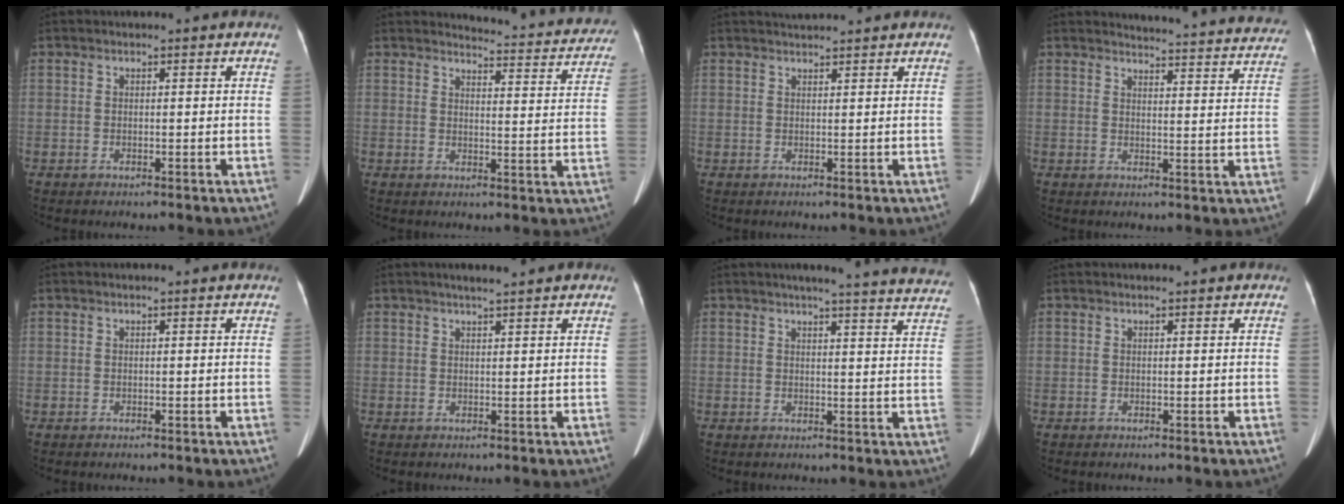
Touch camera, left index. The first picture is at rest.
{"total": 14.5, "force": [14.2, 1.6, 2.3], "torque": [-0.010, -0.060, 0.138]}
{"total": 2.8, "force": [2.7, -0.3, 0.6], "torque": [-0.008, 0.023, 0.048]}
{"total": 22.3, "force": [21.8, 2.0, 4.5], "torque": [-0.047, -0.081, 0.233]}
{"total": 0.0}
{"total": 3.3, "force": [2.7, 0.0, 1.9], "torque": [-0.030, 0.012, 0.040]}
{"total": 21.4, "force": [19.9, 0.9, 8.0], "torque": [-0.099, -0.049, 0.215]}
{"total": 0.9, "force": [0.7, 0.0, 0.6], "torque": [-0.009, 0.010, 0.011]}